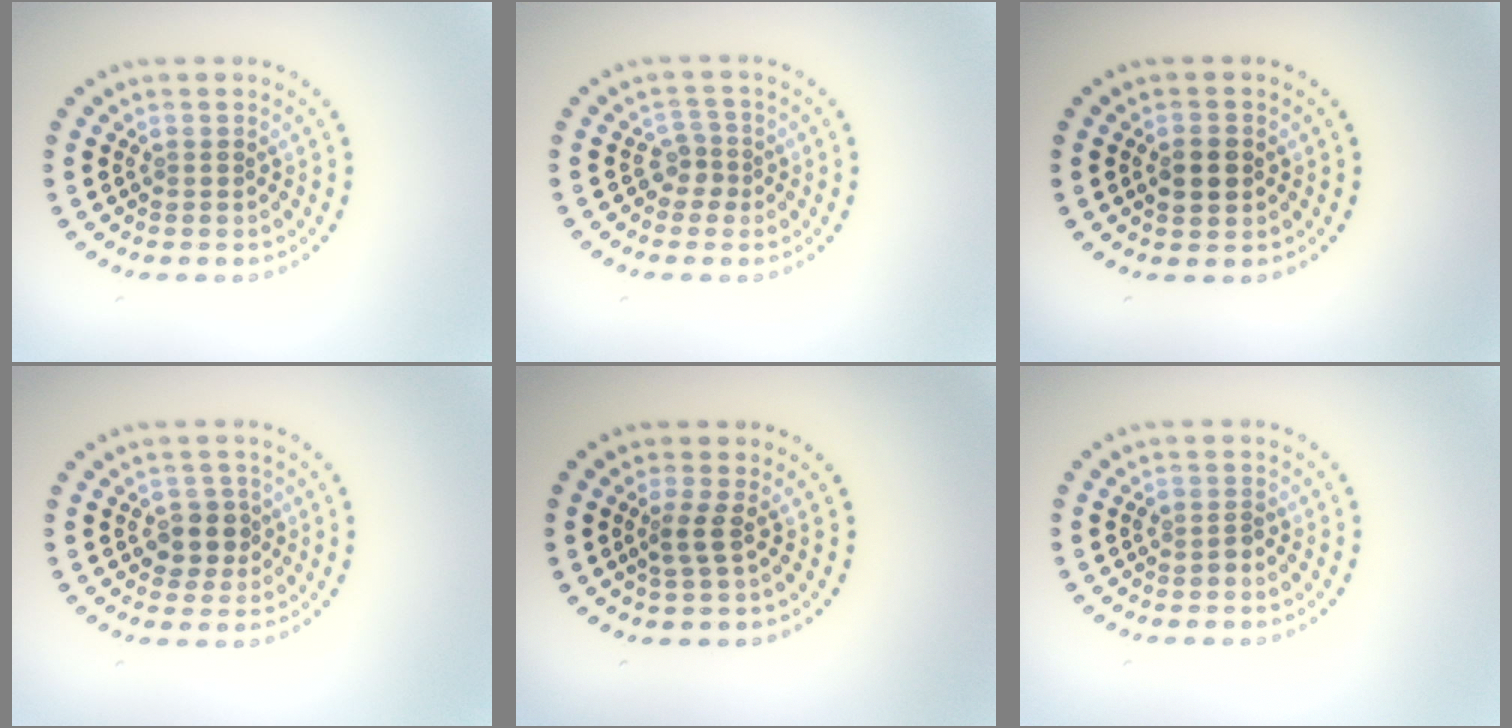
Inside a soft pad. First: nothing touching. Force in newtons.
{"total": 1.8, "press": 1.2, "slide": 1.3}
{"total": 2.5, "press": 2.5, "slide": 0.2}
{"total": 2.4, "press": 2.2, "slide": 1.0}
{"total": 1.9, "press": 1.3, "slide": 1.3}
{"total": 1.0, "press": 0.8, "slide": 0.5}